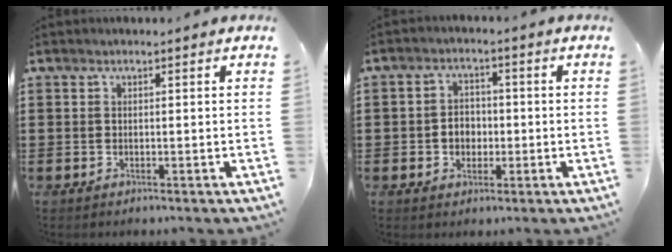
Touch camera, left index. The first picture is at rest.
{"total": 3.3, "force": [-0.8, 2.8, 1.7], "torque": [-0.040, 0.006, -0.018]}